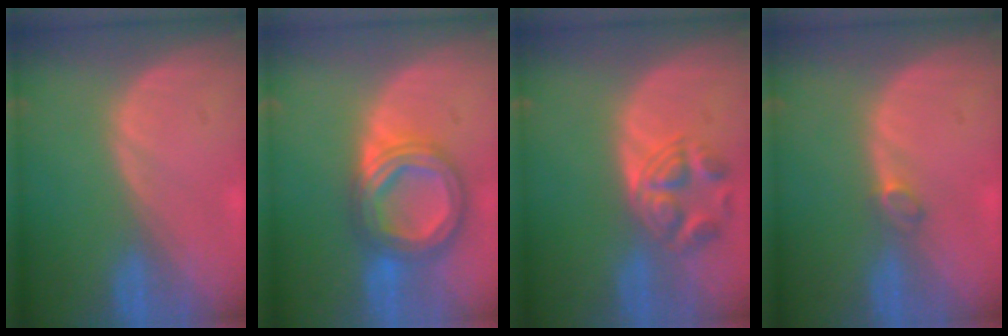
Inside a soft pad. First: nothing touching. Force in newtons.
{"total": 8.6, "press": 8.6, "slide": 0.7}
{"total": 5.4, "press": 5.3, "slide": 1.0}
{"total": 1.4, "press": 1.3, "slide": 0.3}